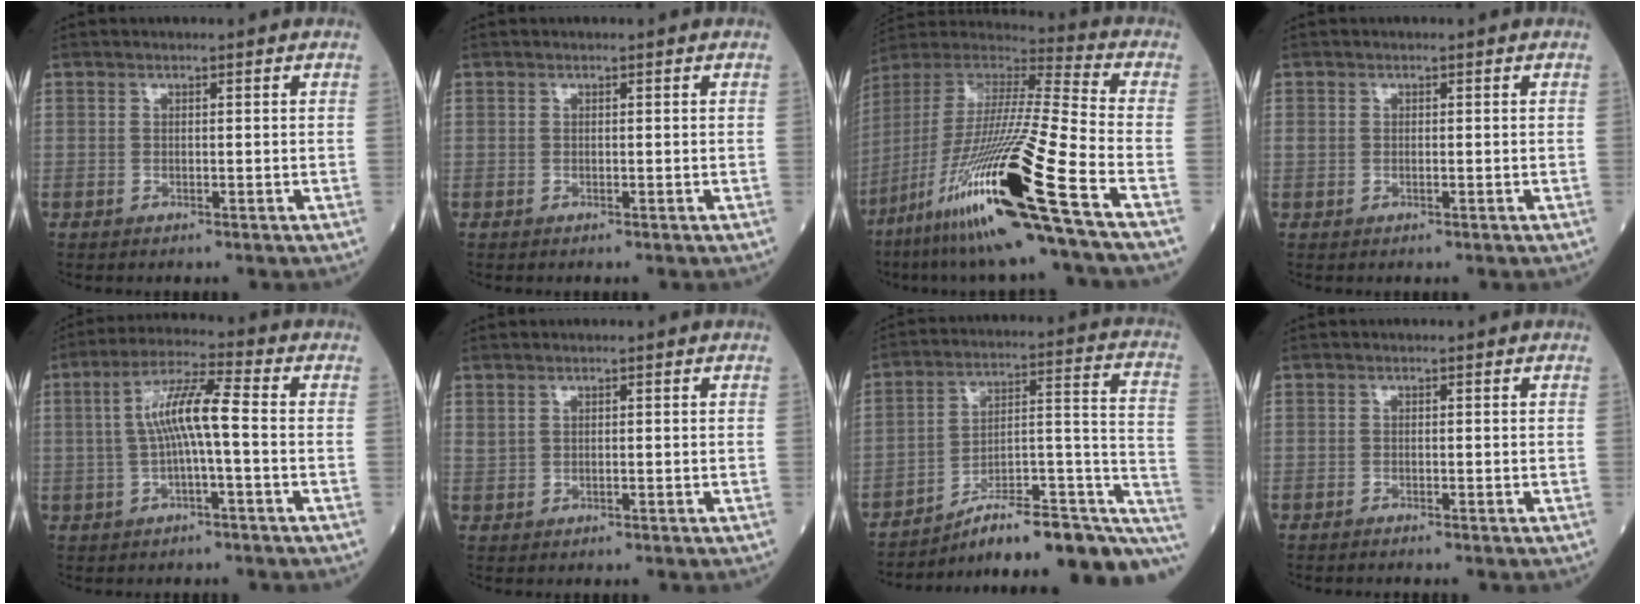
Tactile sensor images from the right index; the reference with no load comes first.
{"total": 0.0}
{"total": 26.3, "force": [-13.2, -0.9, 22.8], "torque": [-0.452, -0.056, -0.252]}
{"total": 1.0, "force": [-0.1, 0.7, 0.7], "torque": [-0.020, 0.008, 0.002]}
{"total": 7.9, "force": [-0.2, 0.5, 7.9], "torque": [-0.151, 0.019, -0.007]}
{"total": 0.8, "force": [0.5, 0.4, 0.5], "torque": [-0.018, 0.006, 0.016]}
{"total": 20.6, "force": [-14.5, 4.0, 14.1], "torque": [-0.123, 0.055, -0.205]}
{"total": 0.7, "force": [-0.6, -0.2, 0.2], "torque": [-0.006, -0.003, -0.011]}